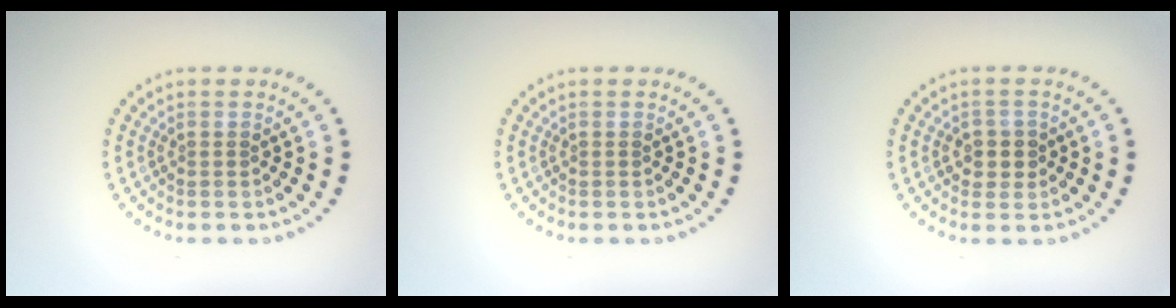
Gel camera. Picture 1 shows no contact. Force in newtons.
{"total": 0.0}
{"total": 2.1, "press": 1.9, "slide": 0.9}